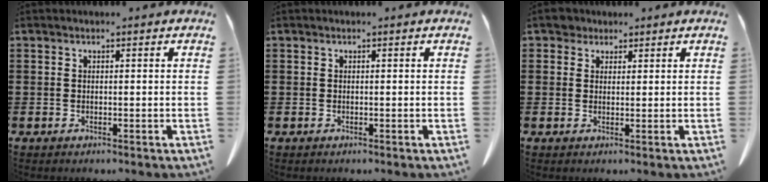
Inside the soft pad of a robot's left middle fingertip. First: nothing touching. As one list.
[{"total": 0.0}, {"total": 2.2, "force": [1.8, 1.3, 0.2], "torque": [-0.012, 0.008, 0.035]}]